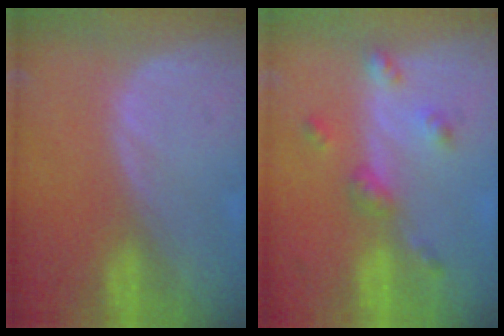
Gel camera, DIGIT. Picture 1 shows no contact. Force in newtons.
{"total": 4.9, "press": 4.4, "slide": 2.2}